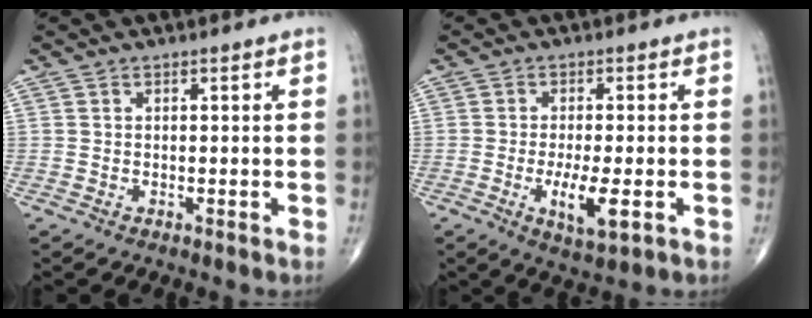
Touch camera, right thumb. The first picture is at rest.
{"total": 6.6, "force": [-1.9, 1.9, 6.1], "torque": [-0.111, -0.014, -0.030]}